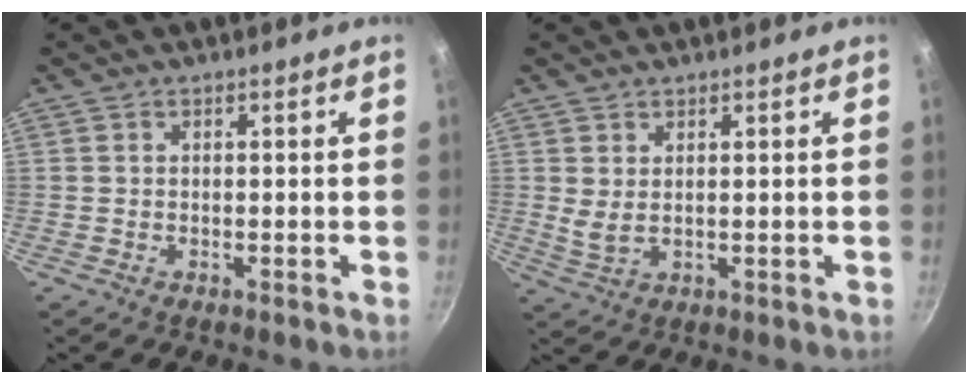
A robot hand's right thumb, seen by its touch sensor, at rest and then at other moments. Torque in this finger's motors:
{"motor_torque": [0.66, 3.80, 0.04, -0.17, 0.09]}